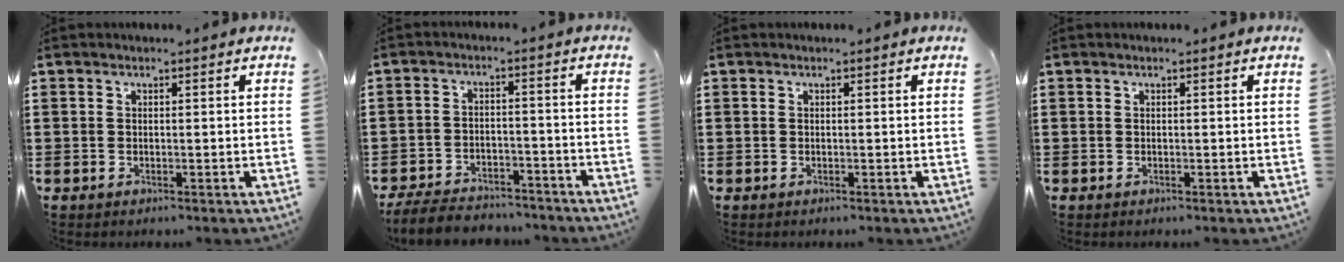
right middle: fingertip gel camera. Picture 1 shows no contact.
{"total": 5.8, "force": [-5.6, 1.4, 0.7], "torque": [-0.019, 0.013, -0.113]}
{"total": 0.0}
{"total": 0.0}